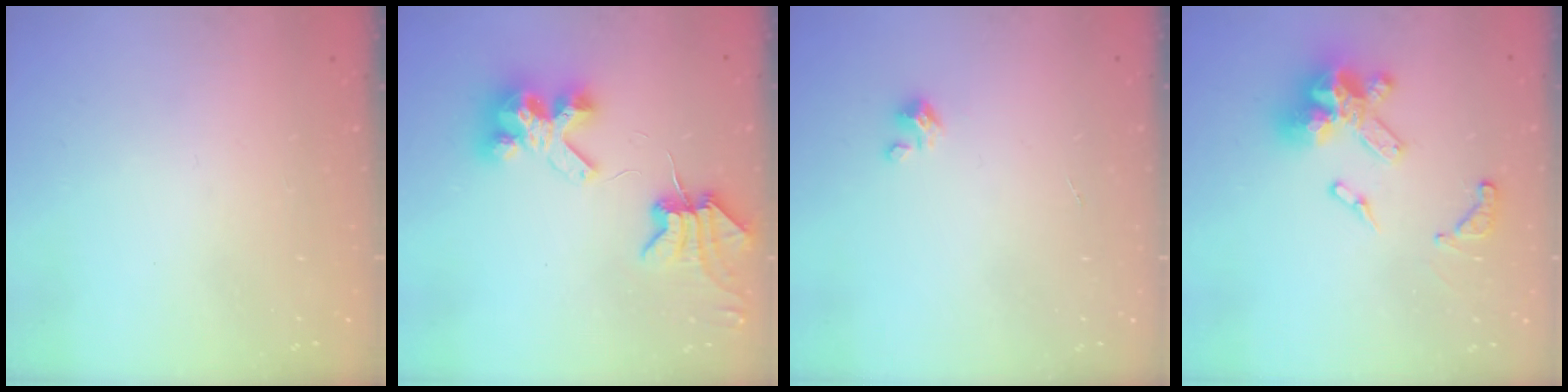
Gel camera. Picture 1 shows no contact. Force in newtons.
{"total": 7.1, "press": 7.0, "slide": 0.9}
{"total": 1.5, "press": 1.5, "slide": 0.1}
{"total": 17.1, "press": 17.0, "slide": 2.0}